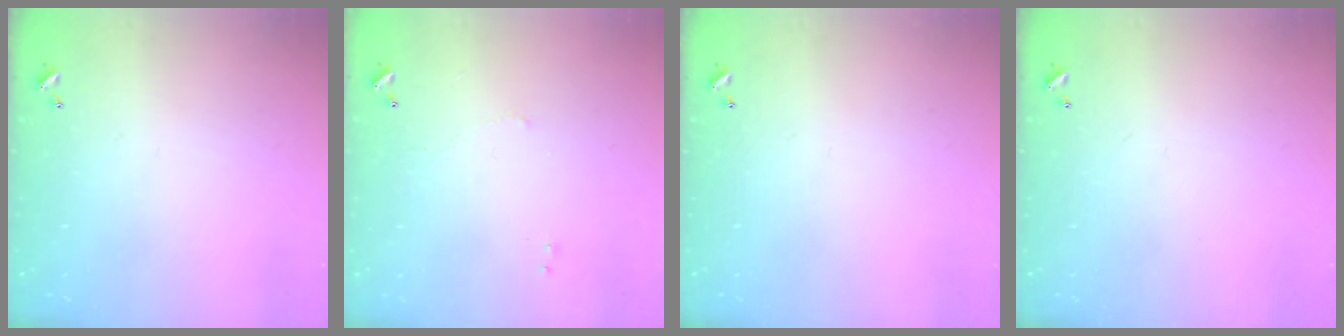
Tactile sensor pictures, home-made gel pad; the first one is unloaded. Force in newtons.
{"total": 0.7, "press": 0.5, "slide": 0.5}
{"total": 0.0}
{"total": 0.0}